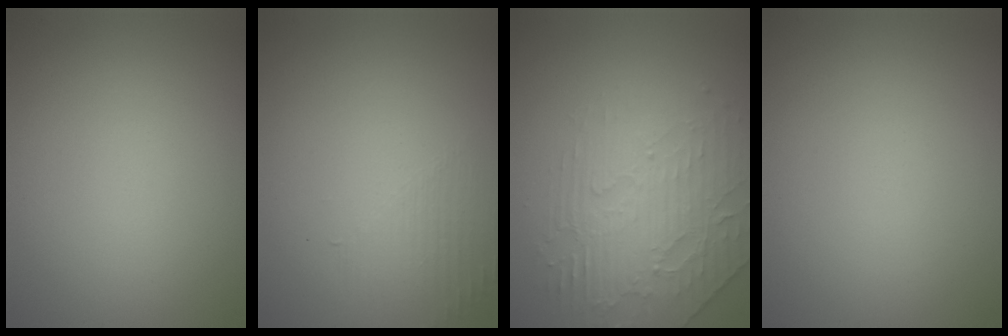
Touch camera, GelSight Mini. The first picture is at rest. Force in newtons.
{"total": 1.4, "press": 0.2, "slide": 1.4}
{"total": 3.9, "press": 3.6, "slide": 1.6}
{"total": 0.0}